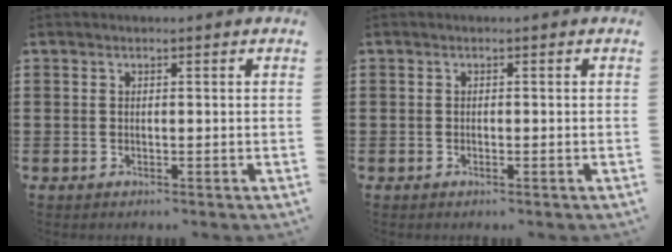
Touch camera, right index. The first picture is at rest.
{"total": 0.5, "force": [-0.3, 0.2, 0.4], "torque": [-0.009, -0.003, -0.005]}